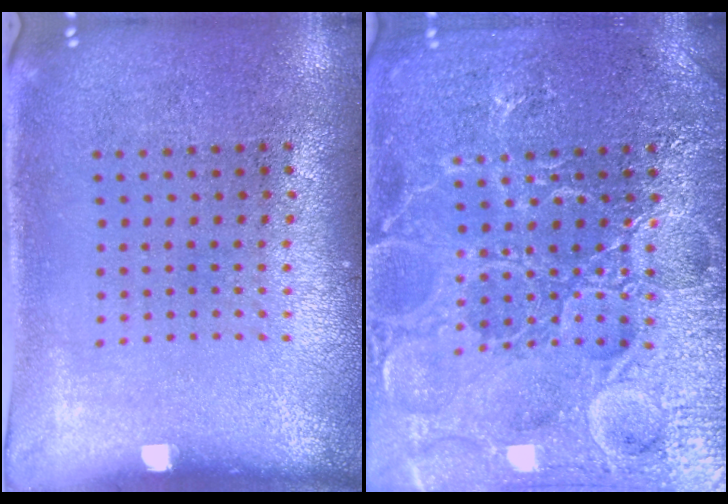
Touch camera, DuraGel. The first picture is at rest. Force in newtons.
{"total": 7.4, "press": 7.3, "slide": 1.0}